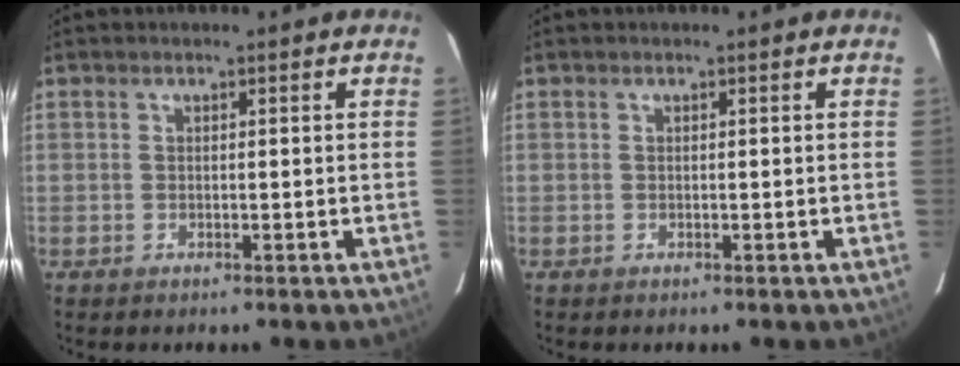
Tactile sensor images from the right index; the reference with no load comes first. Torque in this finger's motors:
{"motor_torque": [0.00, 0.00, 0.00, 0.00]}